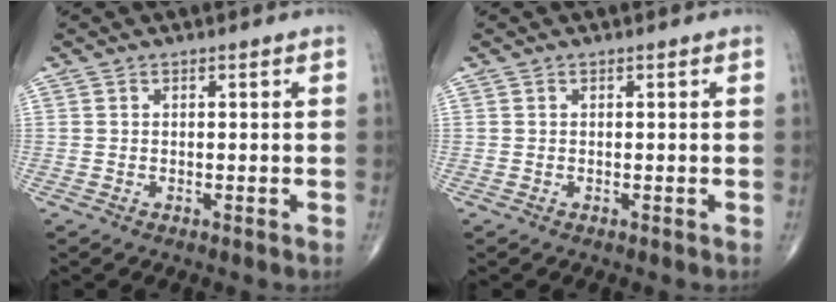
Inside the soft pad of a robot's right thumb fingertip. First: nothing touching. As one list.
[{"total": 0.0}]